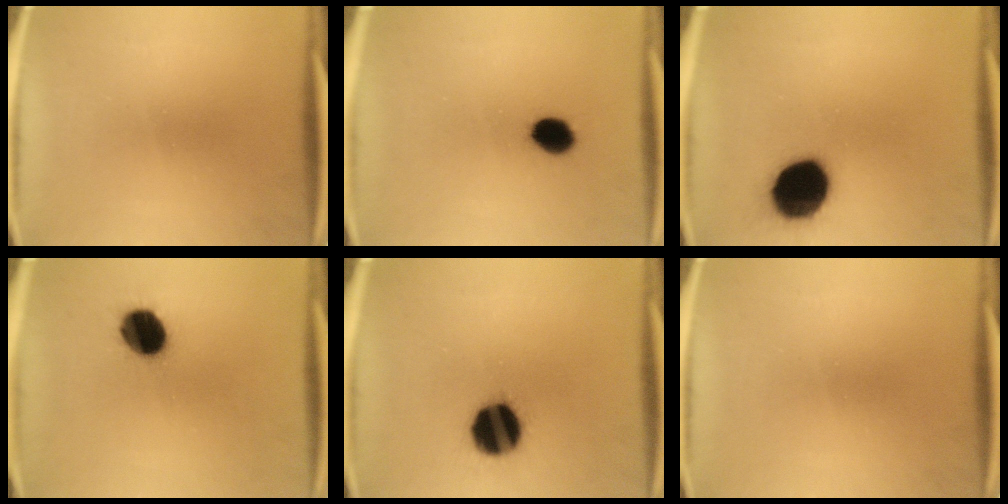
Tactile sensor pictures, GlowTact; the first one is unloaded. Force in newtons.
{"total": 6.1}
{"total": 17.4}
{"total": 10.7}
{"total": 15.0}
{"total": 0.0}